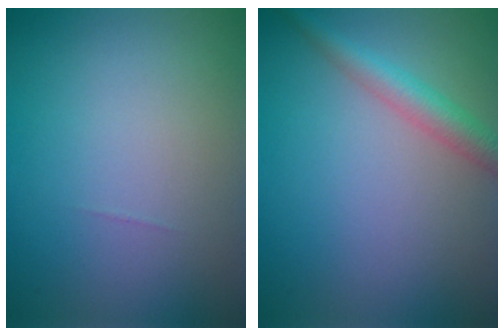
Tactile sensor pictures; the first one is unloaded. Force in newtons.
{"total": 3.1, "press": 3.1, "slide": 0.1}